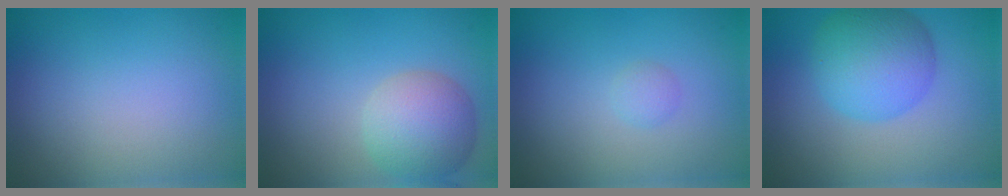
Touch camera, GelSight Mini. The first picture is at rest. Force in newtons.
{"total": 5.4, "press": 5.4, "slide": 0.4}
{"total": 0.9, "press": 0.9, "slide": 0.0}
{"total": 7.1, "press": 7.1, "slide": 0.0}